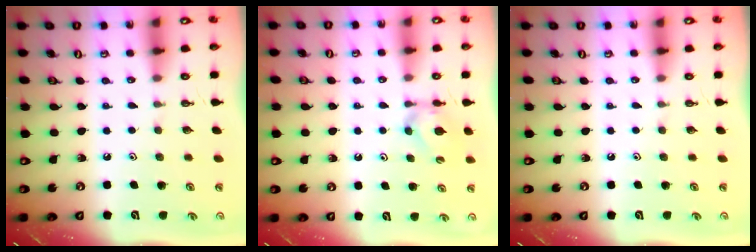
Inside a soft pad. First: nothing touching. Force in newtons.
{"total": 5.9, "press": 5.8, "slide": 0.8}
{"total": 0.0}